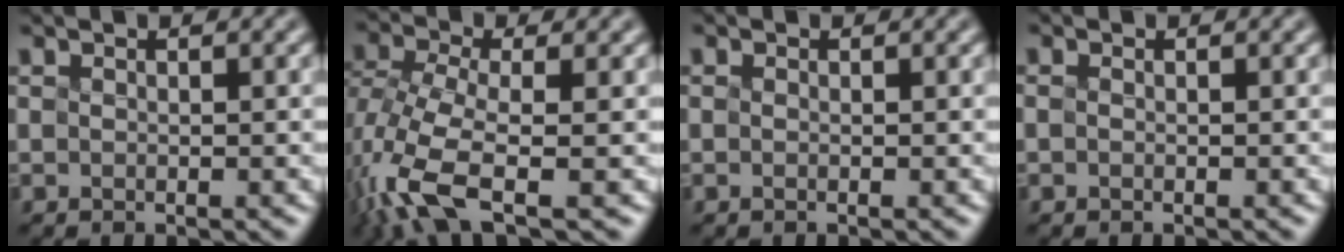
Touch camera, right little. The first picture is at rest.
{"total": 6.6, "force": [-5.1, 1.1, 4.1], "torque": [-0.132, -0.021, -0.073]}
{"total": 1.4, "force": [-0.9, -0.7, -0.8], "torque": [0.005, -0.019, -0.002]}
{"total": 1.6, "force": [-1.1, -0.8, -0.9], "torque": [0.003, -0.019, -0.005]}